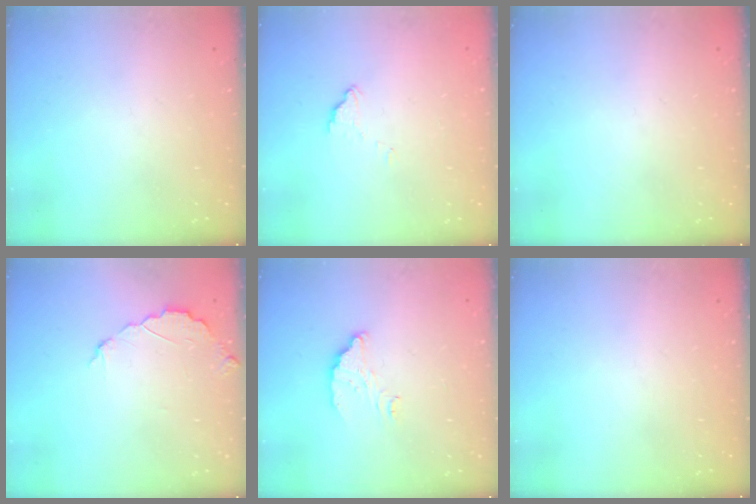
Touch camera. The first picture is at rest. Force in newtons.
{"total": 2.9, "press": 2.9, "slide": 0.4}
{"total": 0.0}
{"total": 5.0, "press": 5.0, "slide": 0.5}
{"total": 4.9, "press": 4.9, "slide": 0.3}
{"total": 0.0}